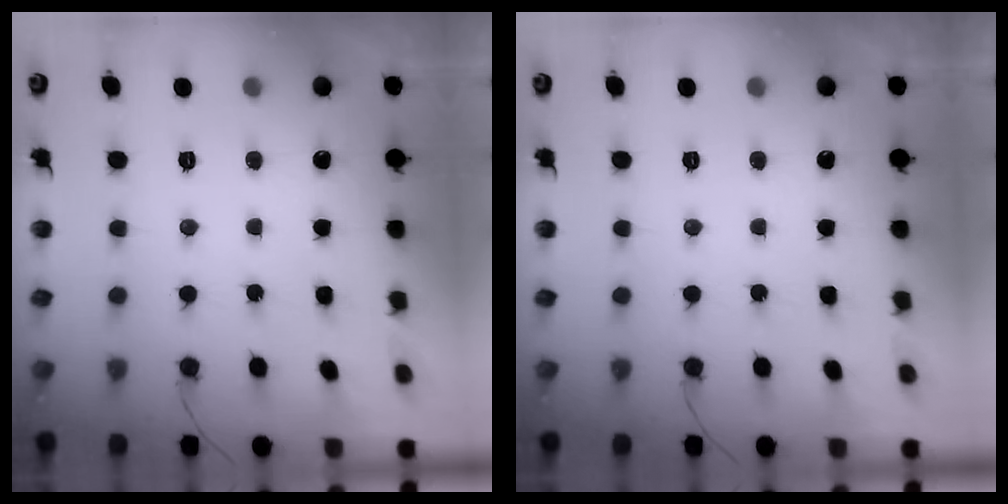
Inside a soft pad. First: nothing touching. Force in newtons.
{"total": 0.0}